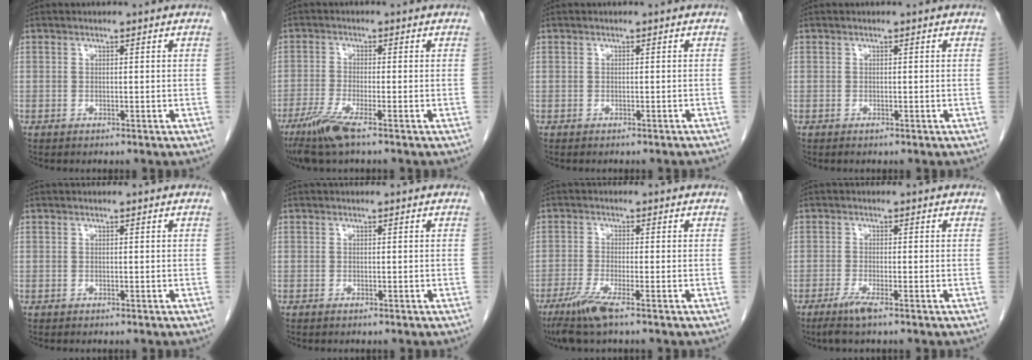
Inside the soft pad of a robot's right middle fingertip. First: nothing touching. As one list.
[{"total": 5.9, "force": [-3.8, 0.2, 4.5], "torque": [-0.096, -0.018, -0.077]}, {"total": 2.6, "force": [-2.4, 0.2, 0.9], "torque": [-0.015, -0.008, -0.027]}, {"total": 0.0}, {"total": 0.0}, {"total": 0.0}, {"total": 5.2, "force": [-3.3, 0.0, 4.0], "torque": [-0.086, -0.017, -0.068]}, {"total": 2.9, "force": [-1.9, -0.1, 2.2], "torque": [-0.050, -0.009, -0.041]}]